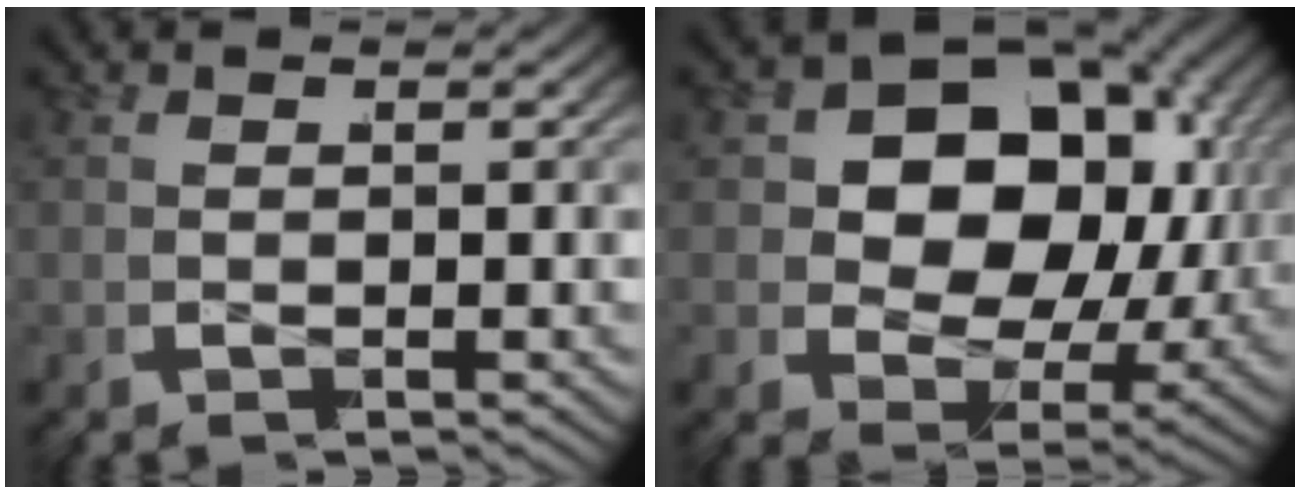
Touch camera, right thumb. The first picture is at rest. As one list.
[{"total": 14.5, "force": [1.5, 10.1, 10.3], "torque": [-0.199, -0.032, 0.028]}]